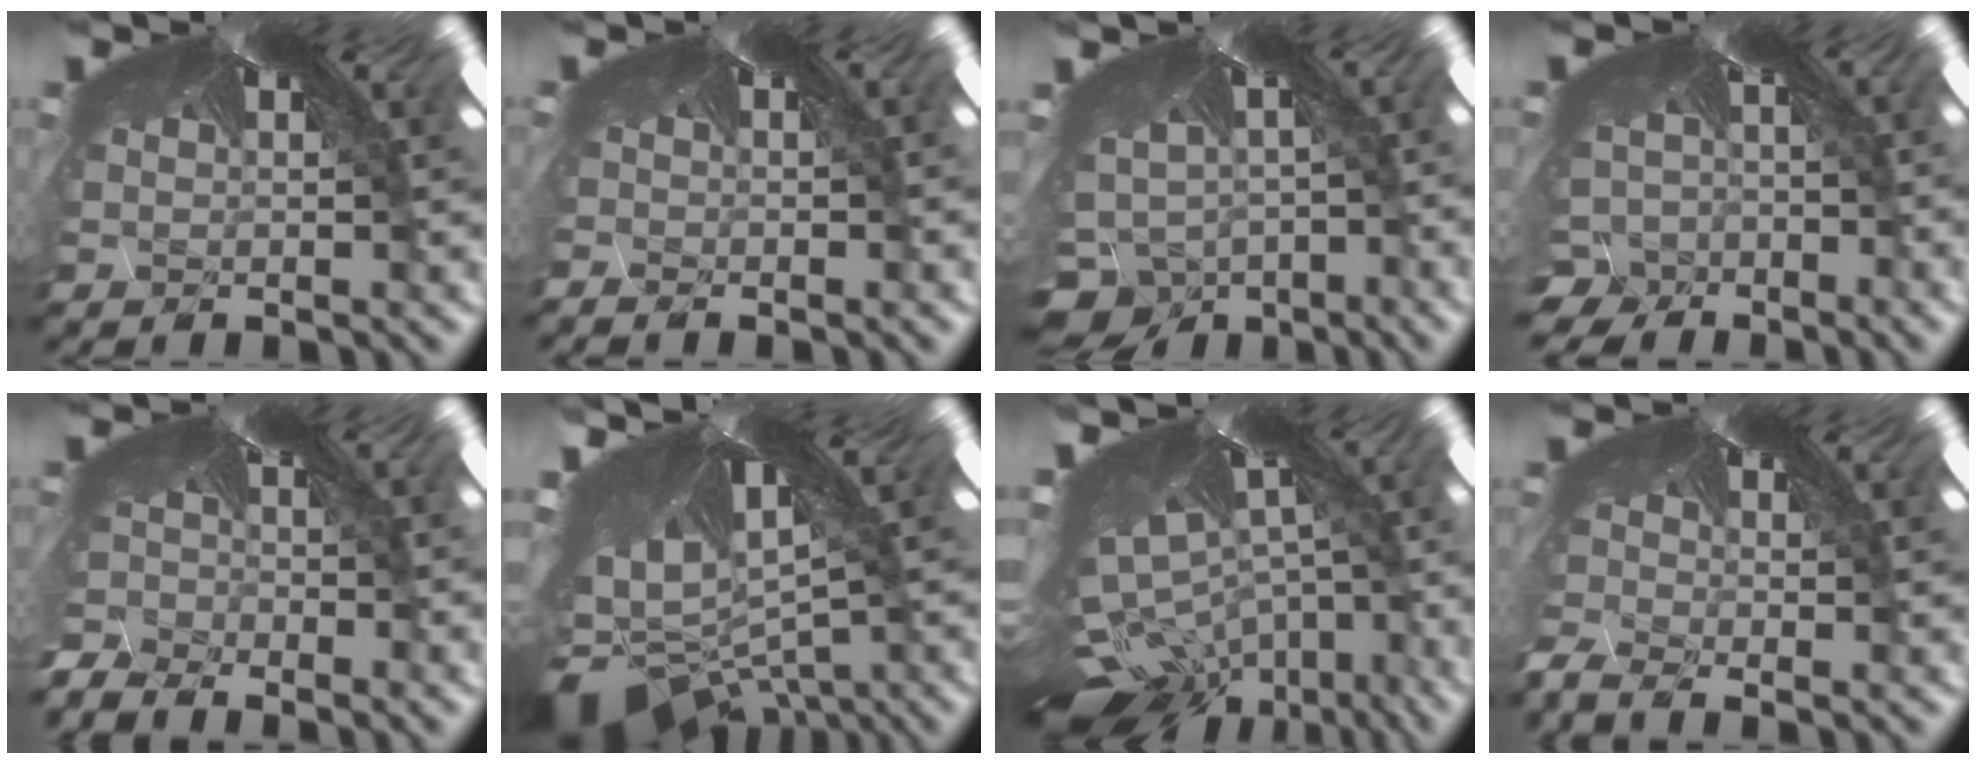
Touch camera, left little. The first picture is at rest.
{"total": 1.8, "force": [-1.4, -1.0, -0.5], "torque": [0.007, -0.008, -0.011]}
{"total": 9.2, "force": [-8.9, 2.4, -0.2], "torque": [-0.006, -0.097, -0.108]}
{"total": 7.3, "force": [-6.8, 2.4, 0.8], "torque": [-0.032, -0.067, -0.085]}
{"total": 10.4, "force": [-10.4, 0.3, 1.0], "torque": [-0.013, -0.062, -0.152]}
{"total": 7.4, "force": [-7.4, 0.5, 0.5], "torque": [-0.068, -0.100, -0.090]}
{"total": 10.4, "force": [-10.4, 0.4, -0.4], "torque": [-0.011, -0.092, -0.136]}
{"total": 5.7, "force": [-5.7, 0.1, 0.9], "torque": [-0.032, -0.065, -0.055]}